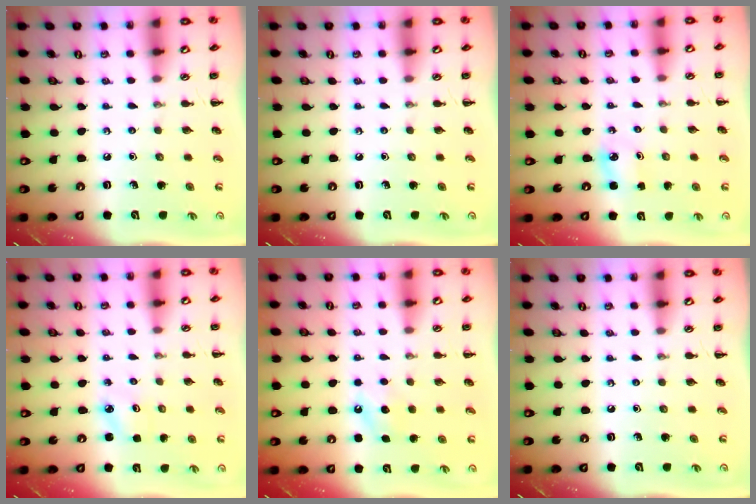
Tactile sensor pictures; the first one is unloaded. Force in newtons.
{"total": 0.0}
{"total": 2.2, "press": 2.2, "slide": 0.3}
{"total": 2.5, "press": 2.4, "slide": 0.6}
{"total": 6.9, "press": 6.7, "slide": 1.6}
{"total": 0.0}